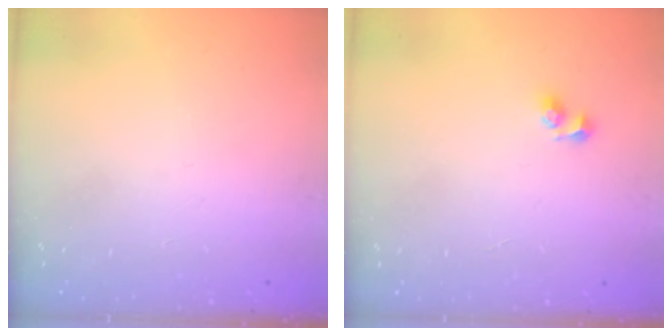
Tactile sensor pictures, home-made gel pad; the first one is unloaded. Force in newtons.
{"total": 3.7, "press": 3.6, "slide": 1.1}